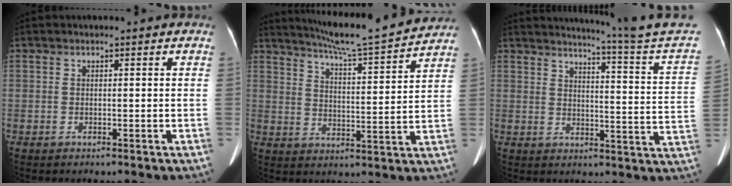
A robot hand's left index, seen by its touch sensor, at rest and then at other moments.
{"total": 14.7, "force": [13.6, -0.6, 5.5], "torque": [-0.098, -0.005, 0.196]}
{"total": 15.6, "force": [14.4, -3.5, 4.9], "torque": [-0.085, -0.099, 0.170]}